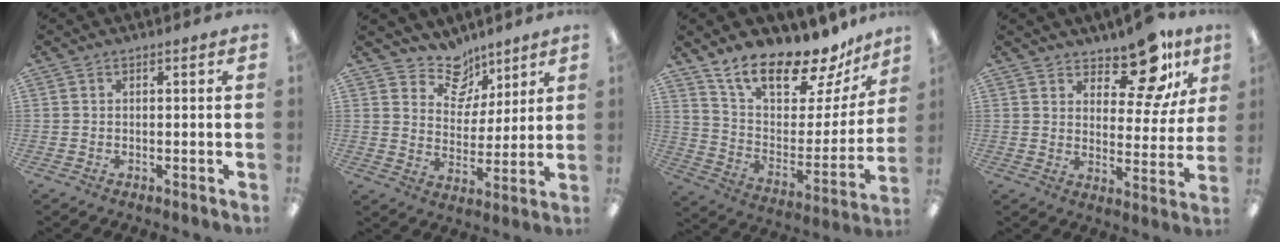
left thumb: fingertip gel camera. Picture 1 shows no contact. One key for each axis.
{"total": 10.4, "fx": 7.9, "fy": 6.4, "fz": 2.5, "tx": -0.039, "ty": -0.056, "tz": 0.147}
{"total": 18.8, "fx": 15.8, "fy": 6.1, "fz": 8.2, "tx": -0.150, "ty": -0.118, "tz": 0.276}
{"total": 12.4, "fx": 9.6, "fy": 5.1, "fz": 6.0, "tx": -0.073, "ty": -0.068, "tz": 0.167}